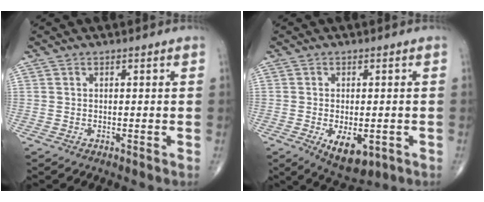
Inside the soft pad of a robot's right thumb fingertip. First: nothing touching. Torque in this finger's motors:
{"motor_torque": [-0.11, 0.24, 0.06, -0.13, 0.16]}